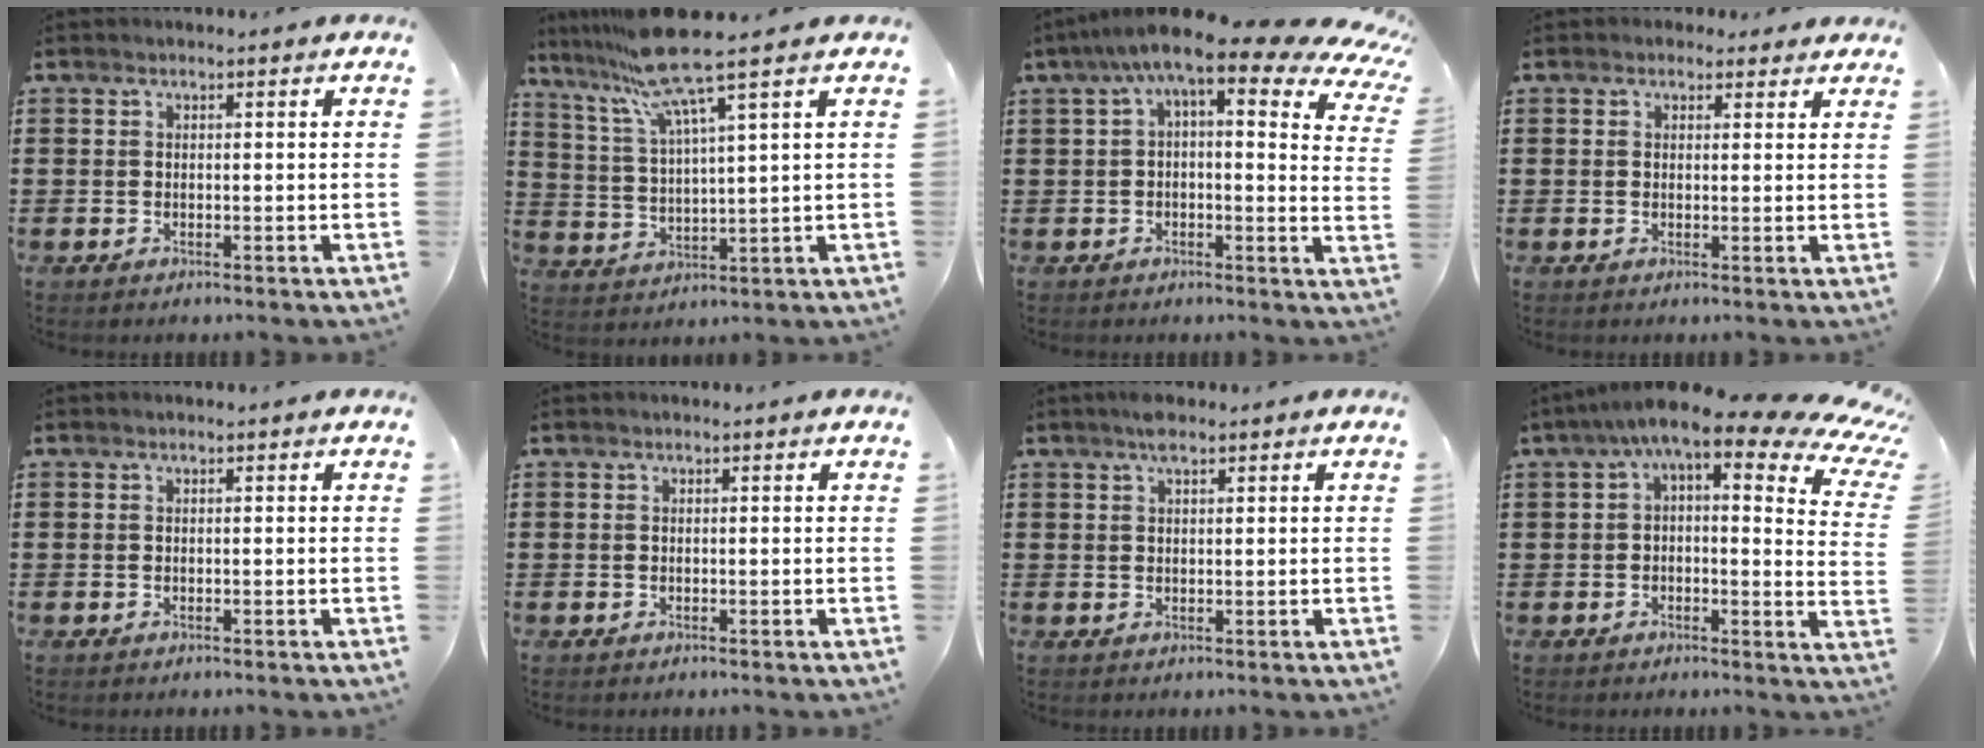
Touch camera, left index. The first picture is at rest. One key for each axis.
{"total": 10.2, "fx": 7.6, "fy": -0.1, "fz": 6.7, "tx": -0.165, "ty": -0.033, "tz": 0.126}
{"total": 9.3, "fx": 5.6, "fy": 1.8, "fz": 7.3, "tx": -0.141, "ty": -0.031, "tz": 0.090}
{"total": 1.7, "fx": 1.3, "fy": 1.1, "fz": 0.2, "tx": -0.001, "ty": 0.006, "tz": 0.023}
{"total": 0.0}
{"total": 0.0}
{"total": 2.5, "fx": 1.7, "fy": 0.8, "fz": 1.6, "tx": -0.036, "ty": 0.004, "tz": 0.031}
{"total": 9.1, "fx": 5.2, "fy": 2.0, "fz": 7.2, "tx": -0.136, "ty": -0.029, "tz": 0.084}